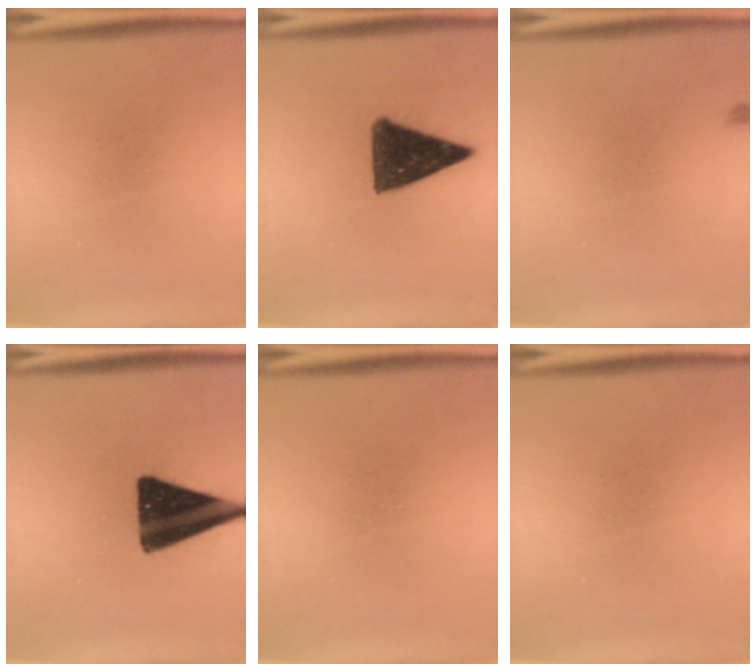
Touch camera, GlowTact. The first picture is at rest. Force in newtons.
{"total": 12.9}
{"total": 0.5}
{"total": 18.0}
{"total": 0.0}
{"total": 0.0}